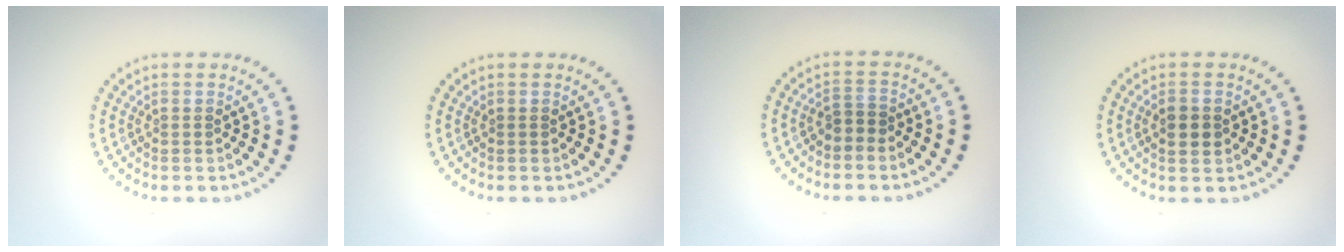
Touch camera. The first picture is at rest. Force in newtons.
{"total": 0.0}
{"total": 1.5, "press": 1.2, "slide": 0.9}
{"total": 2.2, "press": 2.2, "slide": 0.2}